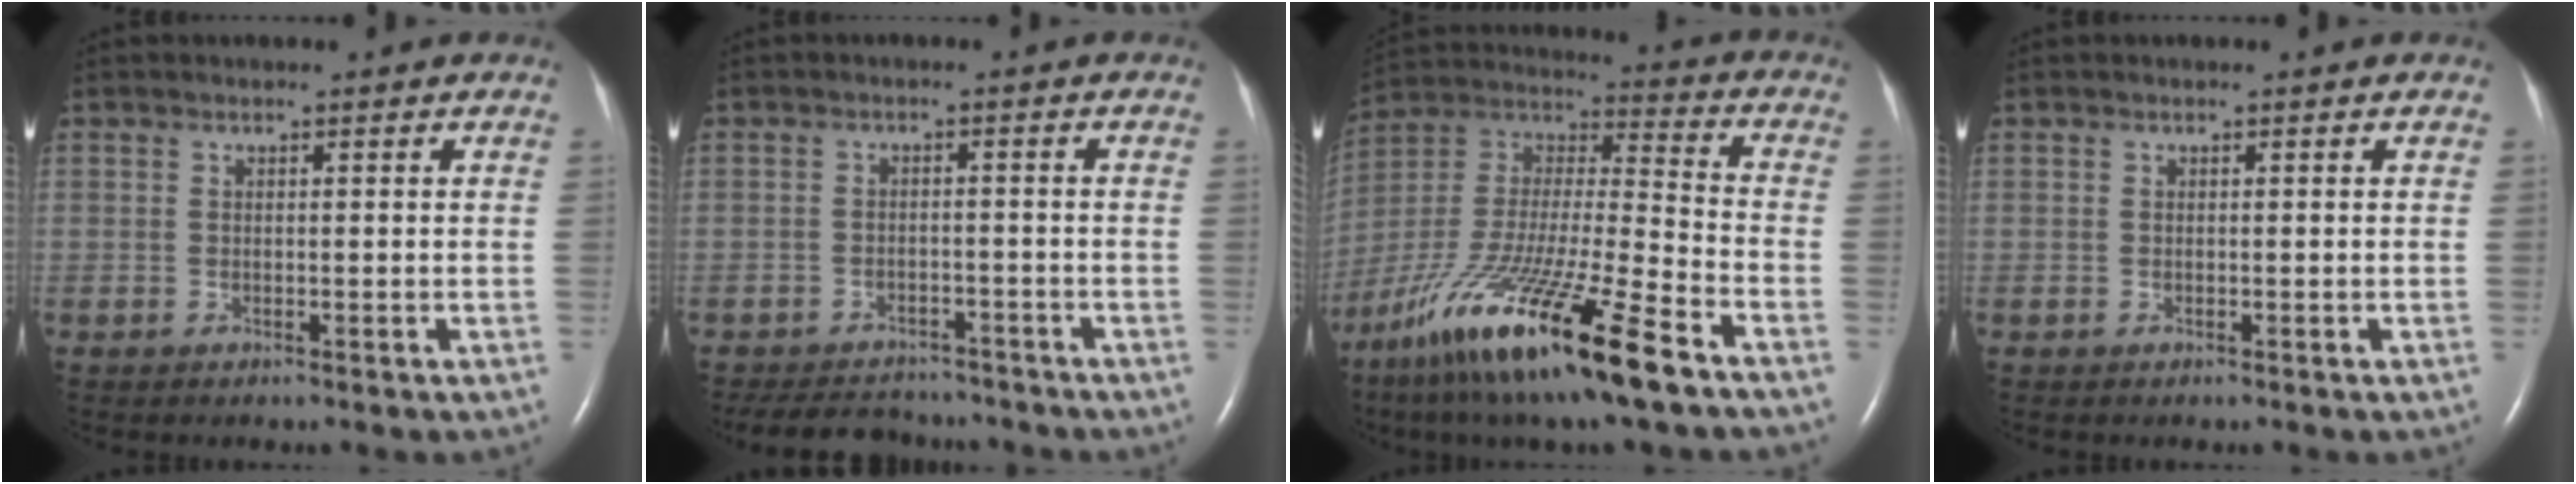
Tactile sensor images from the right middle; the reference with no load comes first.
{"total": 9.6, "force": [-8.7, 3.5, 2.2], "torque": [-0.043, 0.000, -0.114]}
{"total": 23.7, "force": [-14.5, 2.4, 18.6], "torque": [-0.365, -0.049, -0.262]}
{"total": 0.0}